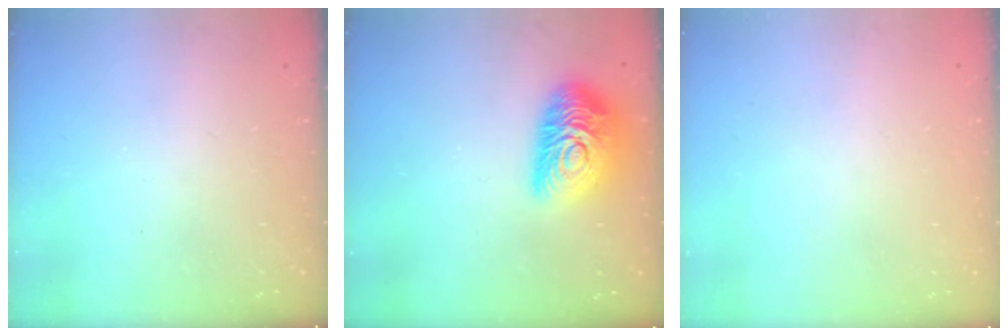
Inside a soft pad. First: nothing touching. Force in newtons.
{"total": 15.8, "press": 15.7, "slide": 0.9}
{"total": 0.0}